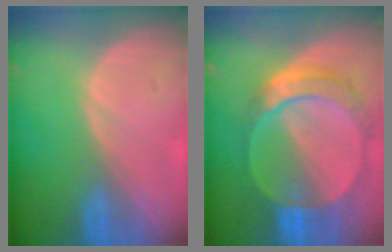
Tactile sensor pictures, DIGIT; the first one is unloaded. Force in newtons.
{"total": 9.5, "press": 8.2, "slide": 4.8}